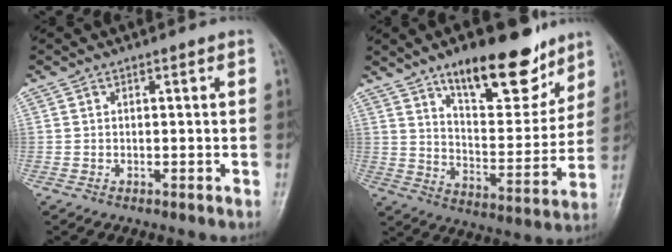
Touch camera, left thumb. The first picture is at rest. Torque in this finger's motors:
{"motor_torque": [0.68, 0.54, 1.39, -1.38, 0.20]}